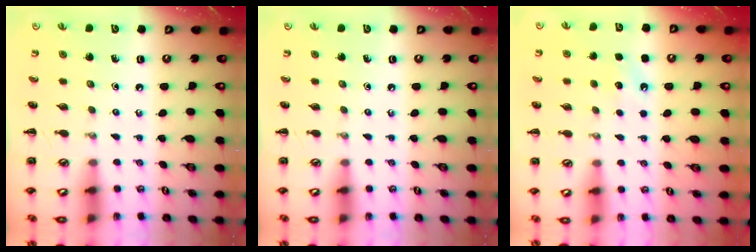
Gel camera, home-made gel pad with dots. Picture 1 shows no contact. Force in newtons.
{"total": 0.0}
{"total": 6.2, "press": 6.0, "slide": 1.8}